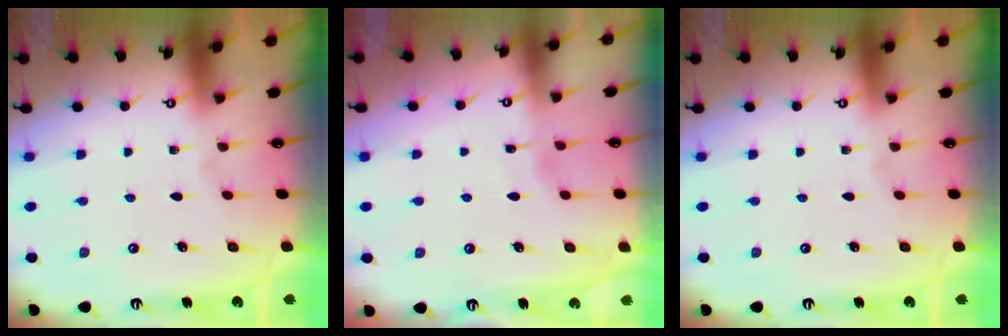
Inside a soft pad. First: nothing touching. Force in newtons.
{"total": 2.7, "press": 2.7, "slide": 0.3}
{"total": 0.0}